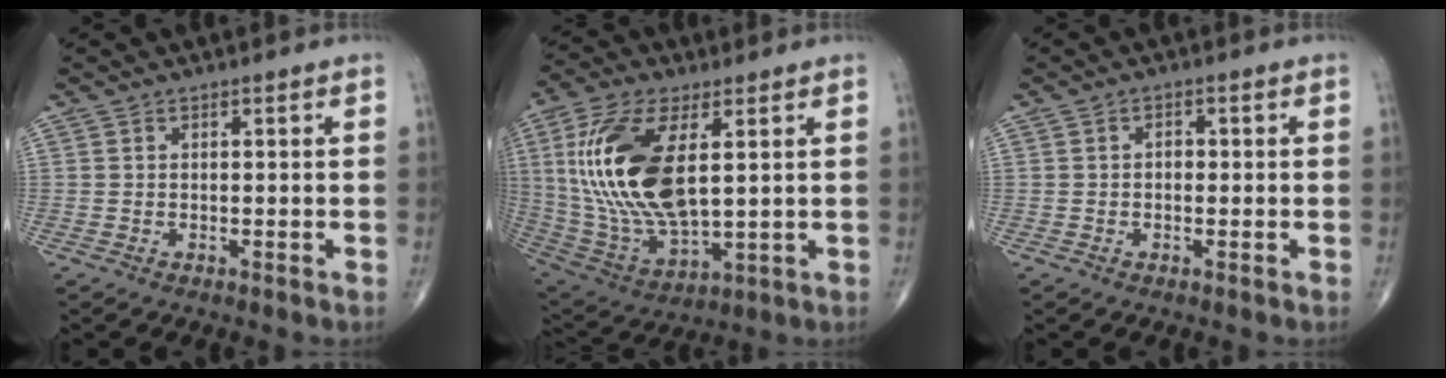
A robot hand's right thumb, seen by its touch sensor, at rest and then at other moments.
{"total": 21.7, "force": [4.2, 10.0, 18.7], "torque": [-0.387, -0.023, 0.086]}
{"total": 1.5, "force": [0.0, 1.1, 1.1], "torque": [-0.011, 0.005, -0.004]}